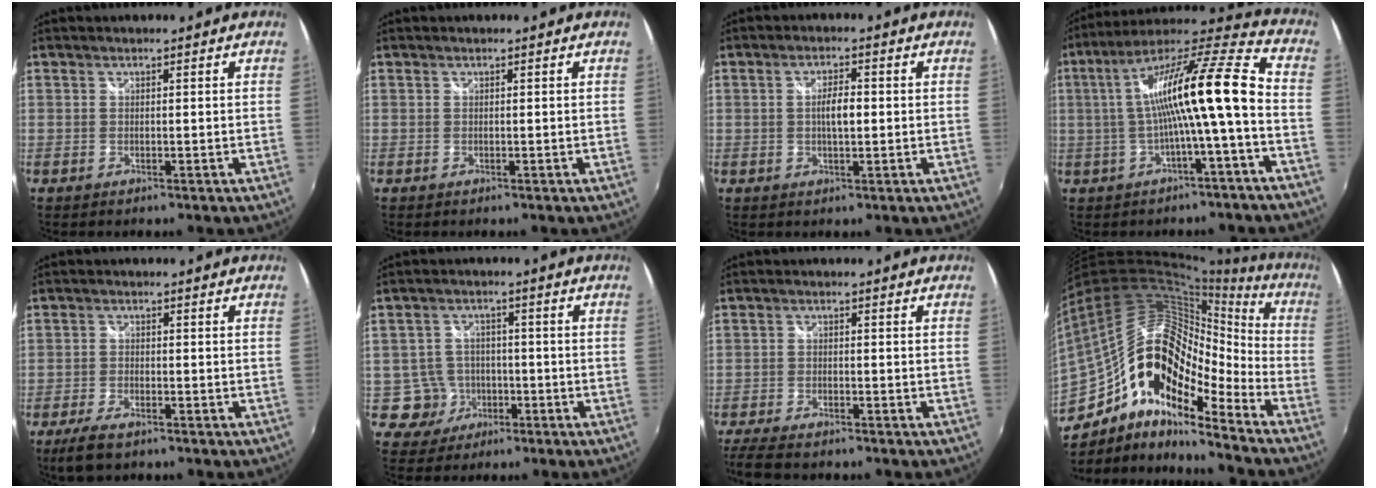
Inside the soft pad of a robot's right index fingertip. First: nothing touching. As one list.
[{"total": 0.0}, {"total": 3.8, "force": [0.0, 1.3, 3.6], "torque": [-0.063, 0.002, -0.001]}, {"total": 17.1, "force": [-1.9, 0.9, 17.0], "torque": [-0.298, 0.016, -0.030]}, {"total": 5.5, "force": [-3.9, 1.9, 3.3], "torque": [-0.088, -0.014, -0.074]}, {"total": 6.0, "force": [-2.3, 5.5, 0.3], "torque": [-0.021, 0.021, -0.033]}, {"total": 8.0, "force": [-6.8, 1.9, 3.8], "torque": [-0.099, -0.029, -0.122]}, {"total": 21.7, "force": [-8.6, 10.9, 16.6], "torque": [-0.285, -0.015, -0.173]}]